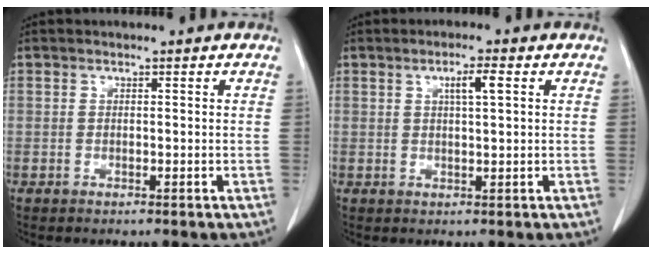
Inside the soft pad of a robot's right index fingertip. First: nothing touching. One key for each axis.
{"total": 3.1, "fx": 1.1, "fy": 0.3, "fz": 2.9, "tx": -0.049, "ty": 0.002, "tz": 0.019}